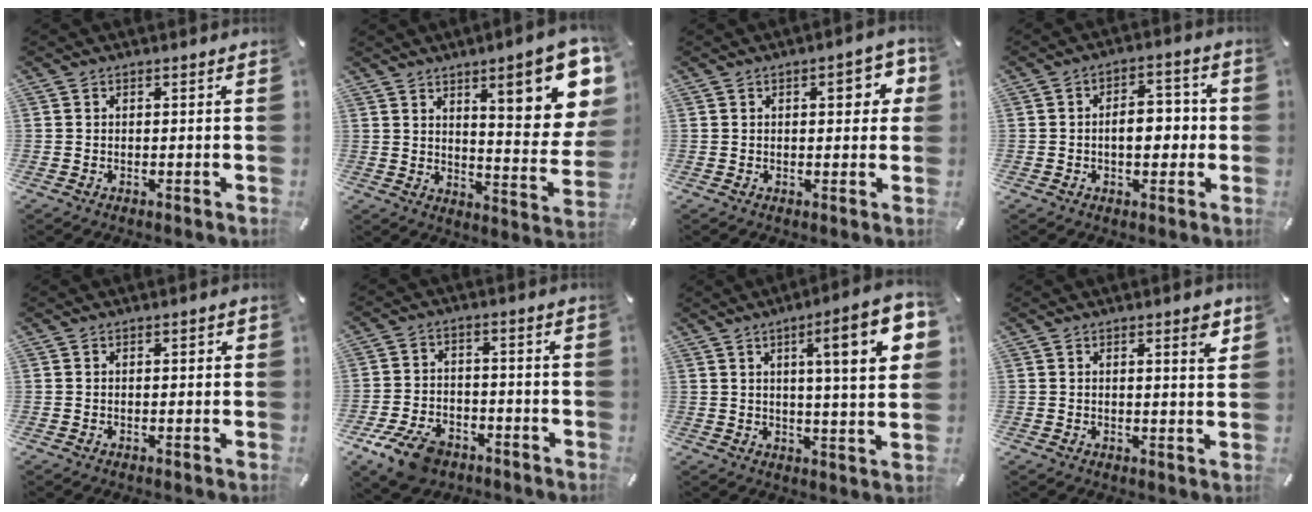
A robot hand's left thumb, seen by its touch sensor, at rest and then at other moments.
{"total": 17.5, "force": [9.4, 5.5, 13.7], "torque": [-0.175, -0.064, 0.147]}
{"total": 6.5, "force": [1.9, 3.0, 5.5], "torque": [-0.059, -0.006, 0.021]}
{"total": 7.5, "force": [-0.9, 4.6, 5.8], "torque": [-0.071, 0.005, -0.021]}
{"total": 0.6, "force": [0.0, 0.3, 0.5], "torque": [-0.010, 0.004, -0.002]}
{"total": 9.8, "force": [-6.2, 5.8, 4.9], "torque": [-0.100, 0.035, -0.113]}
{"total": 16.0, "force": [5.6, 3.1, 14.7], "torque": [-0.213, -0.018, 0.075]}
{"total": 3.5, "force": [2.0, 0.6, 2.8], "torque": [-0.042, -0.006, 0.029]}